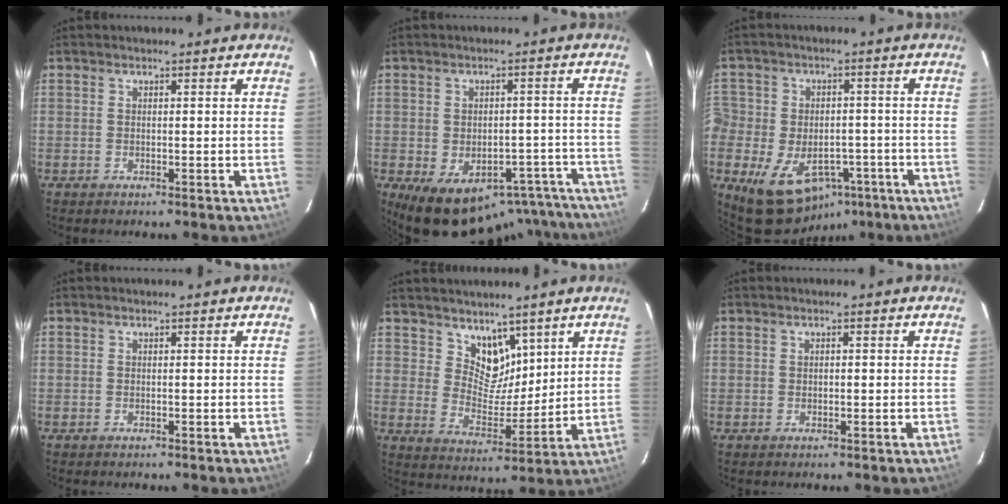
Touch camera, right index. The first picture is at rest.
{"total": 17.3, "force": [-13.0, 9.3, 6.7], "torque": [-0.110, 0.029, -0.132]}
{"total": 15.7, "force": [-7.9, 11.6, 7.2], "torque": [-0.183, 0.010, -0.100]}
{"total": 0.0}
{"total": 7.8, "force": [5.5, 4.8, 2.6], "torque": [-0.031, -0.008, 0.103]}
{"total": 0.6, "force": [0.0, 0.5, 0.3], "torque": [-0.005, 0.004, 0.001]}